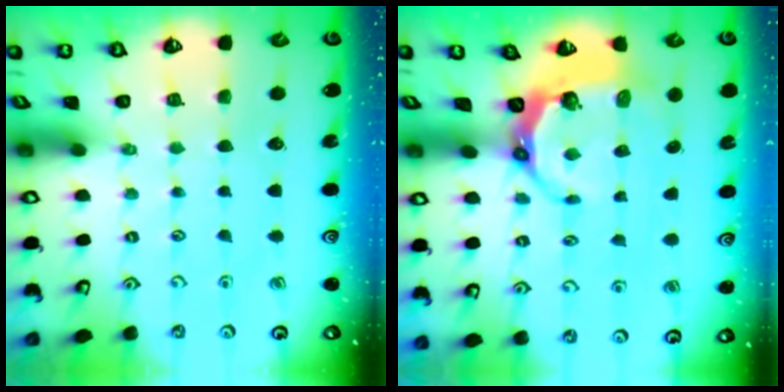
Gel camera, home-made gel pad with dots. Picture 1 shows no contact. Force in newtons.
{"total": 7.1, "press": 6.1, "slide": 3.6}